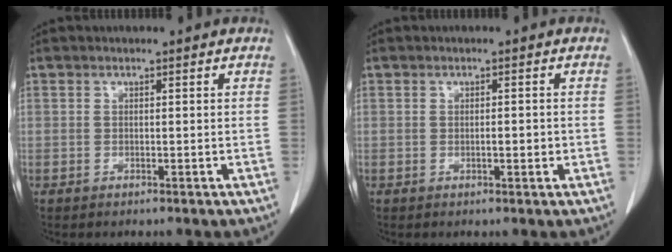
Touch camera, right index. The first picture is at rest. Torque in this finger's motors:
{"motor_torque": [0.46, -0.29, 0.24, 0.04]}